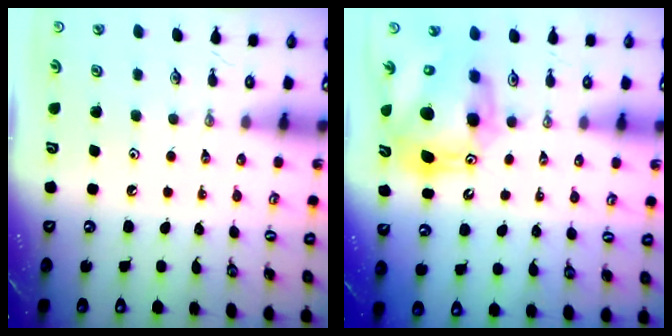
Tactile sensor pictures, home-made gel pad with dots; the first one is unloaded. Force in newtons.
{"total": 13.9, "press": 13.8, "slide": 1.3}